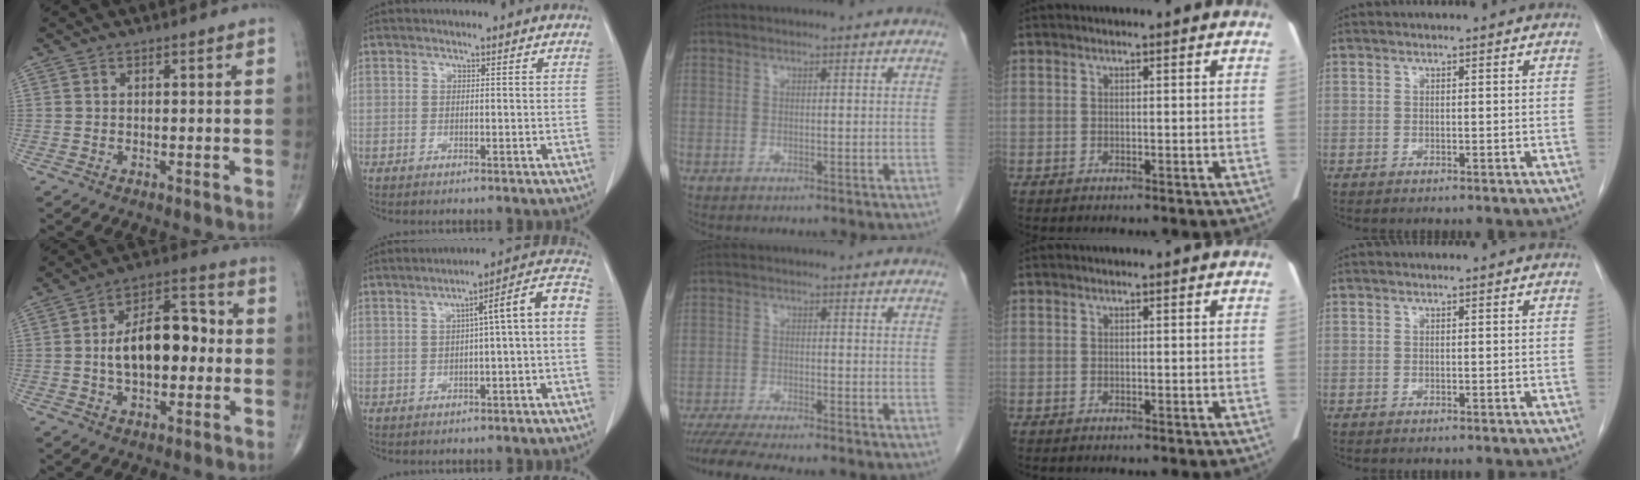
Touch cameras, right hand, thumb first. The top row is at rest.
{"thumb": {"total": 14.9, "force": [0.0, 8.2, 12.4], "torque": [-0.178, 0.033, -0.007]}, "index": {"total": 8.6, "force": [-0.7, 0.5, 8.5], "torque": [-0.109, 0.032, -0.014]}, "middle": {"total": 9.4, "force": [-8.2, 0.2, 4.6], "torque": [-0.060, -0.017, -0.130]}}